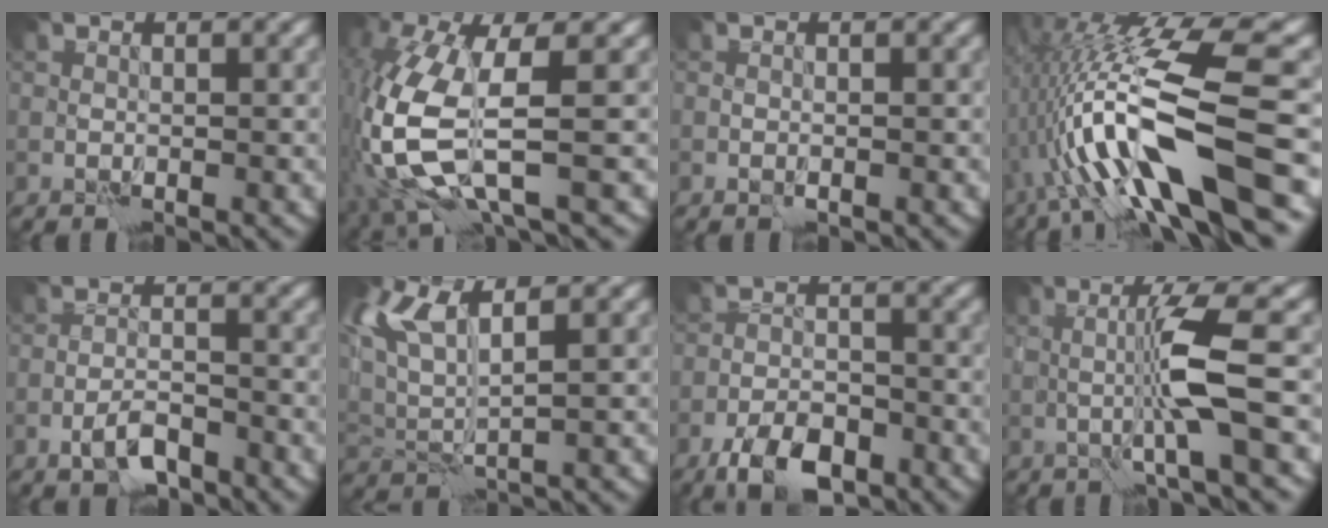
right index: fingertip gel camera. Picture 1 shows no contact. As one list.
[{"total": 8.7, "force": [-1.1, 3.4, 8.0], "torque": [-0.205, -0.022, -0.019]}, {"total": 0.0}, {"total": 13.2, "force": [-2.0, 3.2, 12.7], "torque": [-0.240, 0.004, -0.027]}, {"total": 2.9, "force": [-1.9, 1.0, 1.9], "torque": [-0.034, 0.002, -0.039]}, {"total": 6.4, "force": [3.3, 2.2, 5.0], "torque": [-0.128, 0.004, 0.068]}, {"total": 5.4, "force": [-3.7, 2.2, 3.2], "torque": [-0.049, -0.002, -0.070]}, {"total": 4.8, "force": [0.0, -0.1, 4.8], "torque": [-0.090, 0.007, -0.004]}]